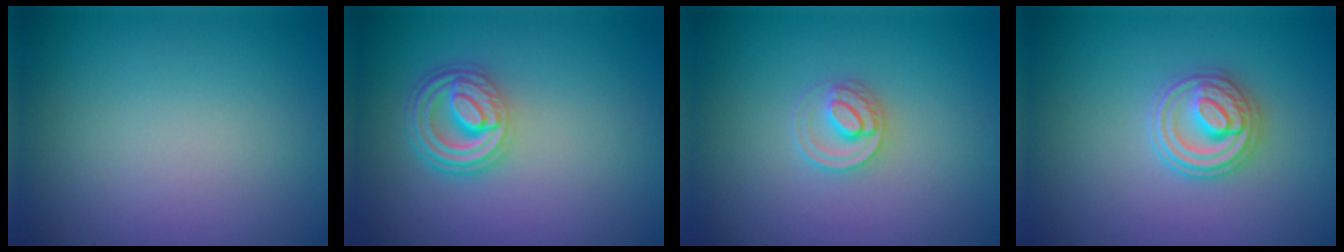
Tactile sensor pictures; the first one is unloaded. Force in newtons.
{"total": 4.6, "press": 3.5, "slide": 3.0}
{"total": 2.2, "press": 2.2, "slide": 0.2}
{"total": 3.6, "press": 3.3, "slide": 1.5}